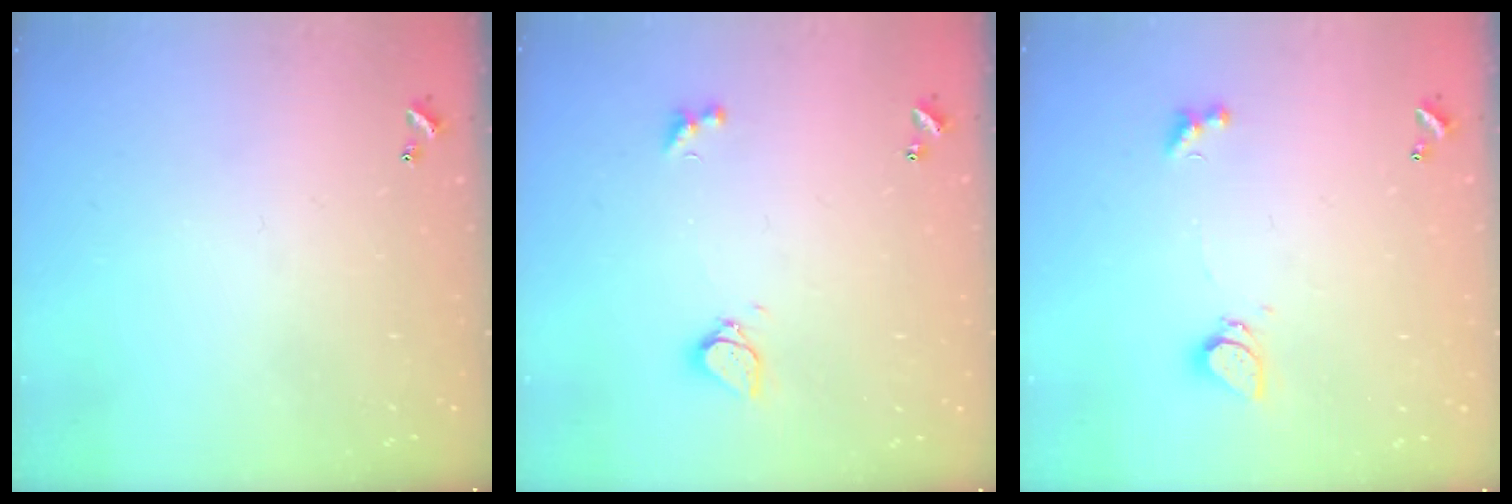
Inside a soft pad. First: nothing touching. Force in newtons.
{"total": 4.0, "press": 3.9, "slide": 0.8}
{"total": 1.3, "press": 1.2, "slide": 0.4}